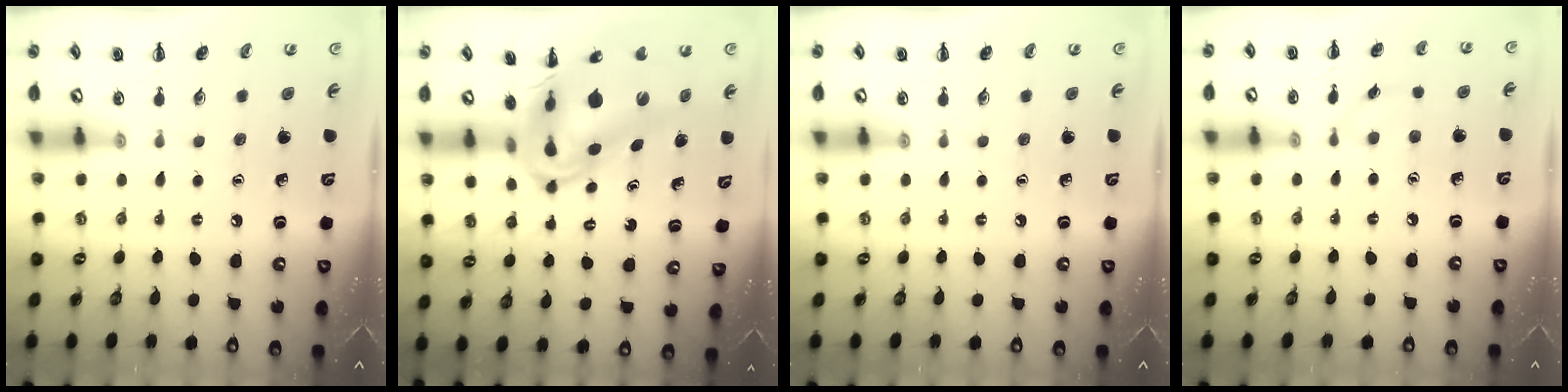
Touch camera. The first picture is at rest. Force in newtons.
{"total": 10.0, "press": 9.5, "slide": 3.2}
{"total": 0.0}
{"total": 3.2, "press": 2.9, "slide": 1.4}